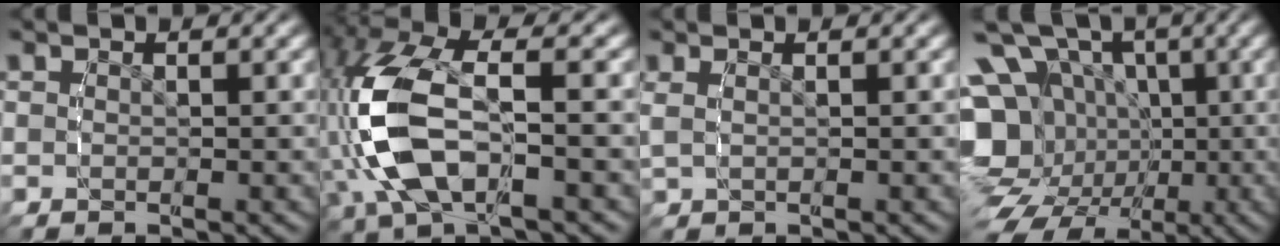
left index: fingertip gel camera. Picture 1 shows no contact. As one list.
[{"total": 8.6, "force": [-1.5, 4.4, 7.2], "torque": [-0.197, -0.011, -0.022]}, {"total": 1.1, "force": [0.1, 0.8, 0.7], "torque": [-0.028, 0.000, 0.004]}, {"total": 13.5, "force": [-2.9, 11.4, 6.7], "torque": [-0.145, -0.062, -0.046]}]